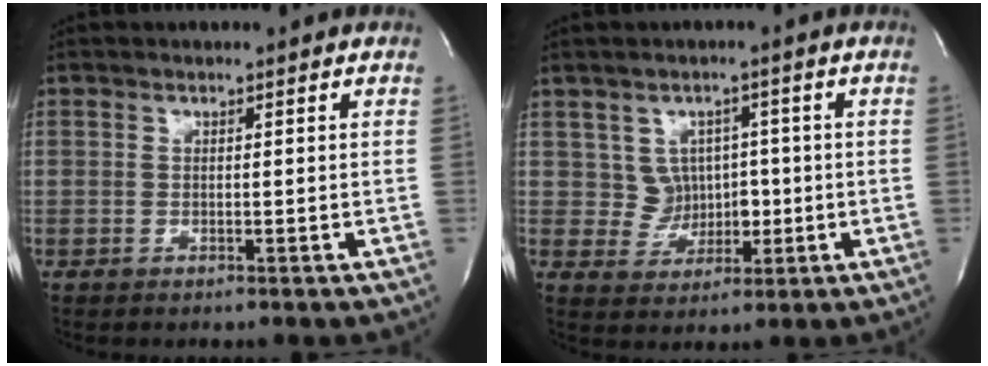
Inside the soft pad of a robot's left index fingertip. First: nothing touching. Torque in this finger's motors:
{"motor_torque": [0.10, -0.03, 0.00, -0.02]}